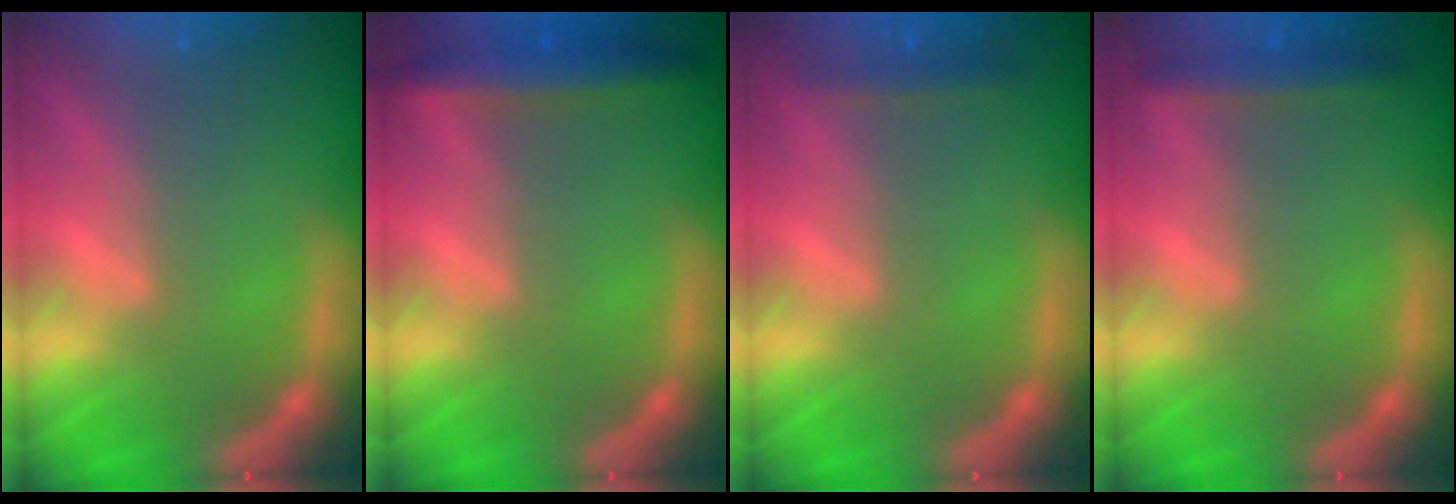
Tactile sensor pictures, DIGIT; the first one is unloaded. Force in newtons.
{"total": 4.0}
{"total": 1.4}
{"total": 2.4}